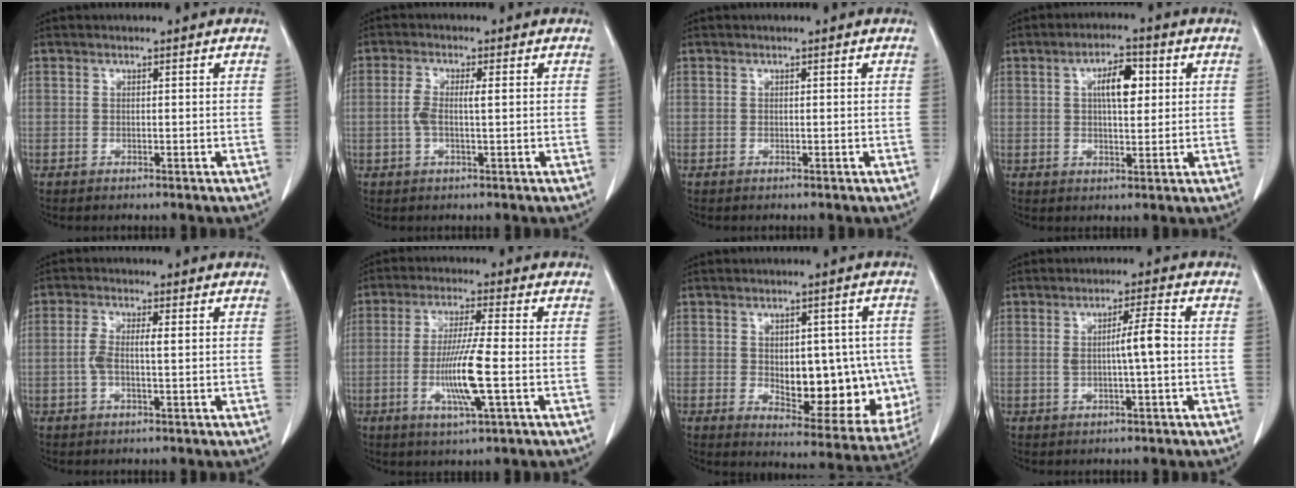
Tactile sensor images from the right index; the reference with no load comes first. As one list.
[{"total": 3.8, "force": [0.4, 0.8, 3.7], "torque": [-0.079, 0.008, 0.006]}, {"total": 0.0}, {"total": 6.1, "force": [1.6, 2.3, 5.4], "torque": [-0.091, 0.010, 0.028]}, {"total": 3.8, "force": [0.1, 1.0, 3.7], "torque": [-0.084, 0.014, 0.001]}, {"total": 9.1, "force": [-2.0, -0.1, 8.9], "torque": [-0.172, -0.011, -0.040]}, {"total": 15.2, "force": [-1.1, 7.7, 13.0], "torque": [-0.164, 0.003, 0.011]}, {"total": 4.4, "force": [0.0, 0.0, 4.4], "torque": [-0.075, 0.003, 0.000]}]